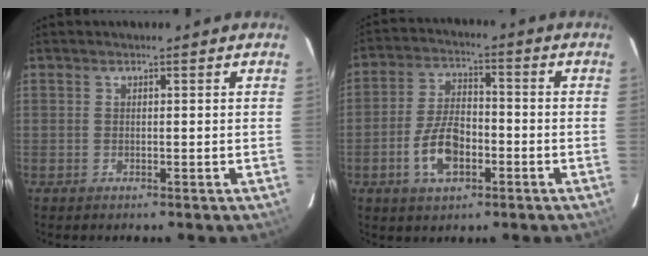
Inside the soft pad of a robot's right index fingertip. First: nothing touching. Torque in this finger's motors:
{"motor_torque": [1.70, -0.44, 0.41, 0.10]}